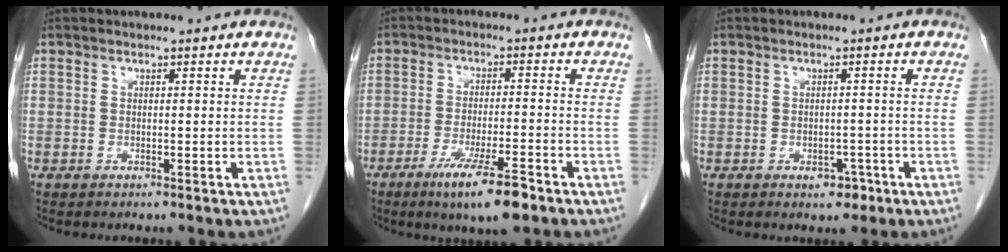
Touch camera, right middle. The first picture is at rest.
{"total": 8.6, "force": [-5.5, 0.5, 6.7], "torque": [-0.117, -0.018, -0.090]}
{"total": 2.3, "force": [-1.3, 1.5, 1.3], "torque": [-0.012, 0.003, -0.011]}